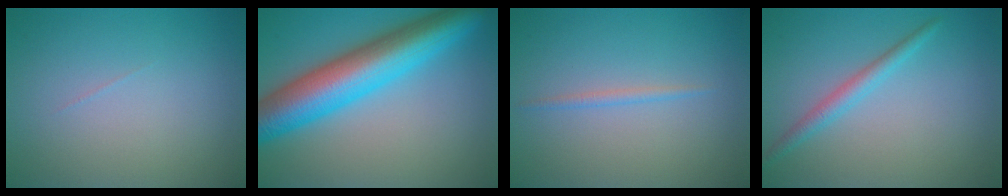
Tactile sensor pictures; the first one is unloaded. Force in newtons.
{"total": 10.3, "press": 10.3, "slide": 0.2}
{"total": 0.9, "press": 0.9, "slide": 0.1}
{"total": 2.0, "press": 1.9, "slide": 0.1}